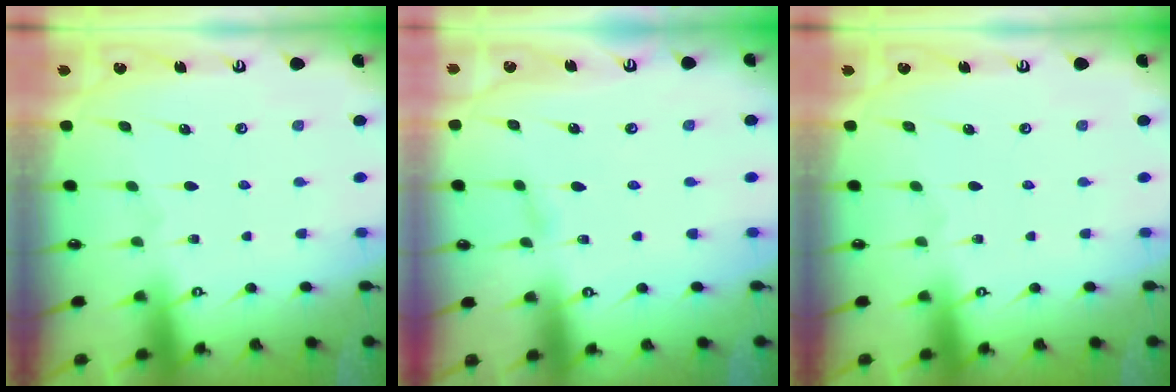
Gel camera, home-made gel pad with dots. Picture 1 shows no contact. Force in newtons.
{"total": 1.9, "press": 1.8, "slide": 0.3}
{"total": 0.0}